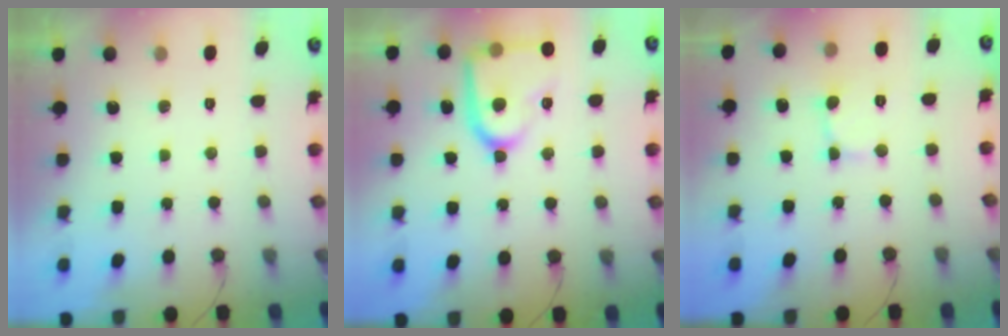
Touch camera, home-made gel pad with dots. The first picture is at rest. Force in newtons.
{"total": 17.5, "press": 17.4, "slide": 1.7}
{"total": 2.1, "press": 2.1, "slide": 0.2}